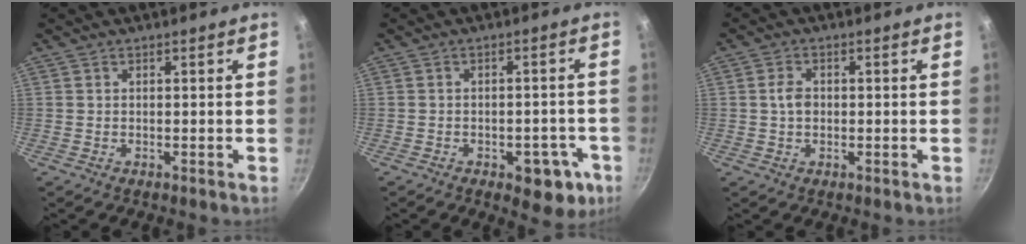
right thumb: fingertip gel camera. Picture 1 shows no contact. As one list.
[{"total": 9.1, "force": [-3.8, 5.1, 6.6], "torque": [-0.041, 0.020, -0.041]}, {"total": 3.1, "force": [0.0, 2.3, 2.1], "torque": [-0.033, 0.008, -0.003]}]